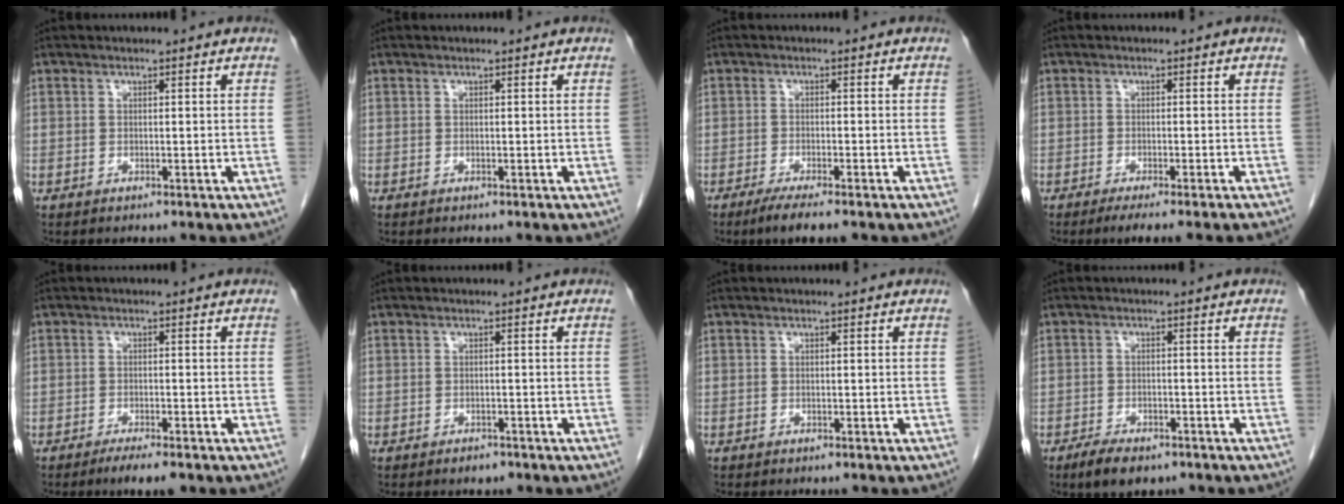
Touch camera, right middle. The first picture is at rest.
{"total": 0.0}
{"total": 4.3, "force": [-3.1, 0.4, 3.0], "torque": [-0.049, -0.009, -0.049]}
{"total": 5.2, "force": [-4.1, -0.7, 3.1], "torque": [-0.026, -0.008, -0.058]}
{"total": 3.3, "force": [-2.4, 0.5, 2.2], "torque": [-0.036, -0.005, -0.038]}
{"total": 1.3, "force": [-1.0, 0.7, 0.5], "torque": [-0.010, 0.000, -0.011]}
{"total": 0.0}
{"total": 5.0, "force": [-3.5, 2.1, 2.8], "torque": [-0.048, -0.004, -0.053]}